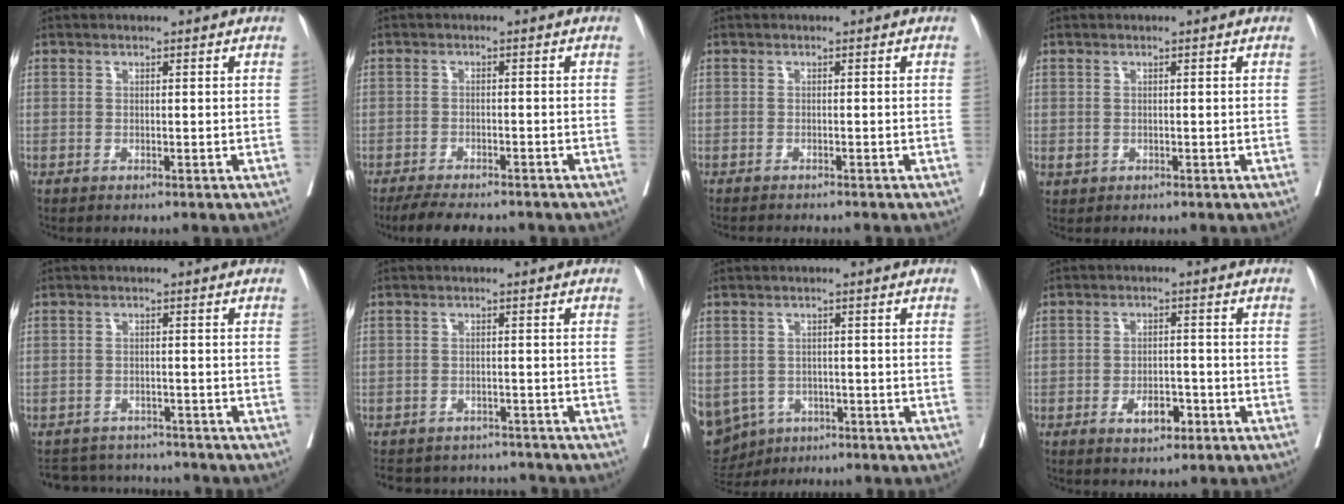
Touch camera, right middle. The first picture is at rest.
{"total": 8.7, "force": [-7.7, 1.6, 3.8], "torque": [-0.052, -0.010, -0.115]}
{"total": 5.9, "force": [-5.4, 0.2, 2.3], "torque": [-0.018, -0.011, -0.074]}
{"total": 0.9, "force": [-0.2, 0.8, 0.3], "torque": [-0.006, 0.001, 0.002]}
{"total": 9.5, "force": [-9.1, 2.2, 1.4], "torque": [-0.027, 0.011, -0.124]}
{"total": 12.2, "force": [-11.3, 3.9, 2.4], "torque": [-0.054, 0.014, -0.142]}
{"total": 19.2, "force": [-8.6, 15.5, 7.4], "torque": [-0.264, -0.013, -0.117]}
{"total": 4.1, "force": [-2.2, 1.9, 3.0], "torque": [-0.046, 0.005, -0.031]}